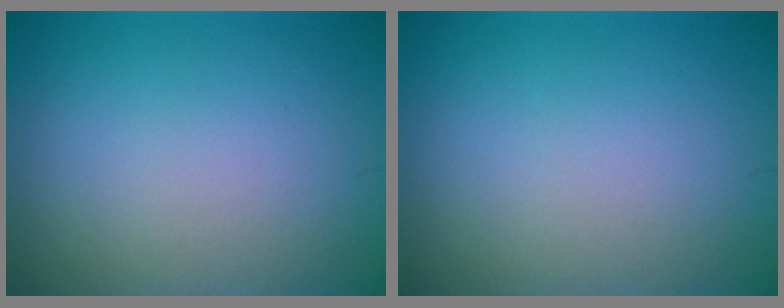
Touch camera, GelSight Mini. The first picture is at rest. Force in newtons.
{"total": 0.0}